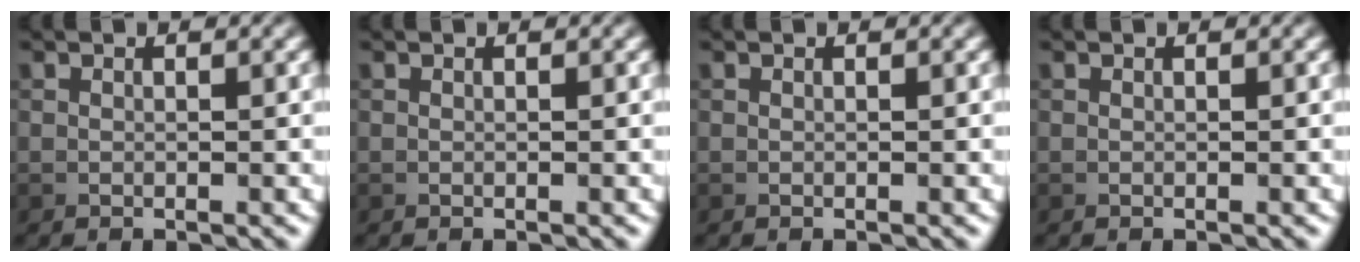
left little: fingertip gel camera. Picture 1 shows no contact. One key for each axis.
{"total": 0.0}
{"total": 0.0}
{"total": 0.0}